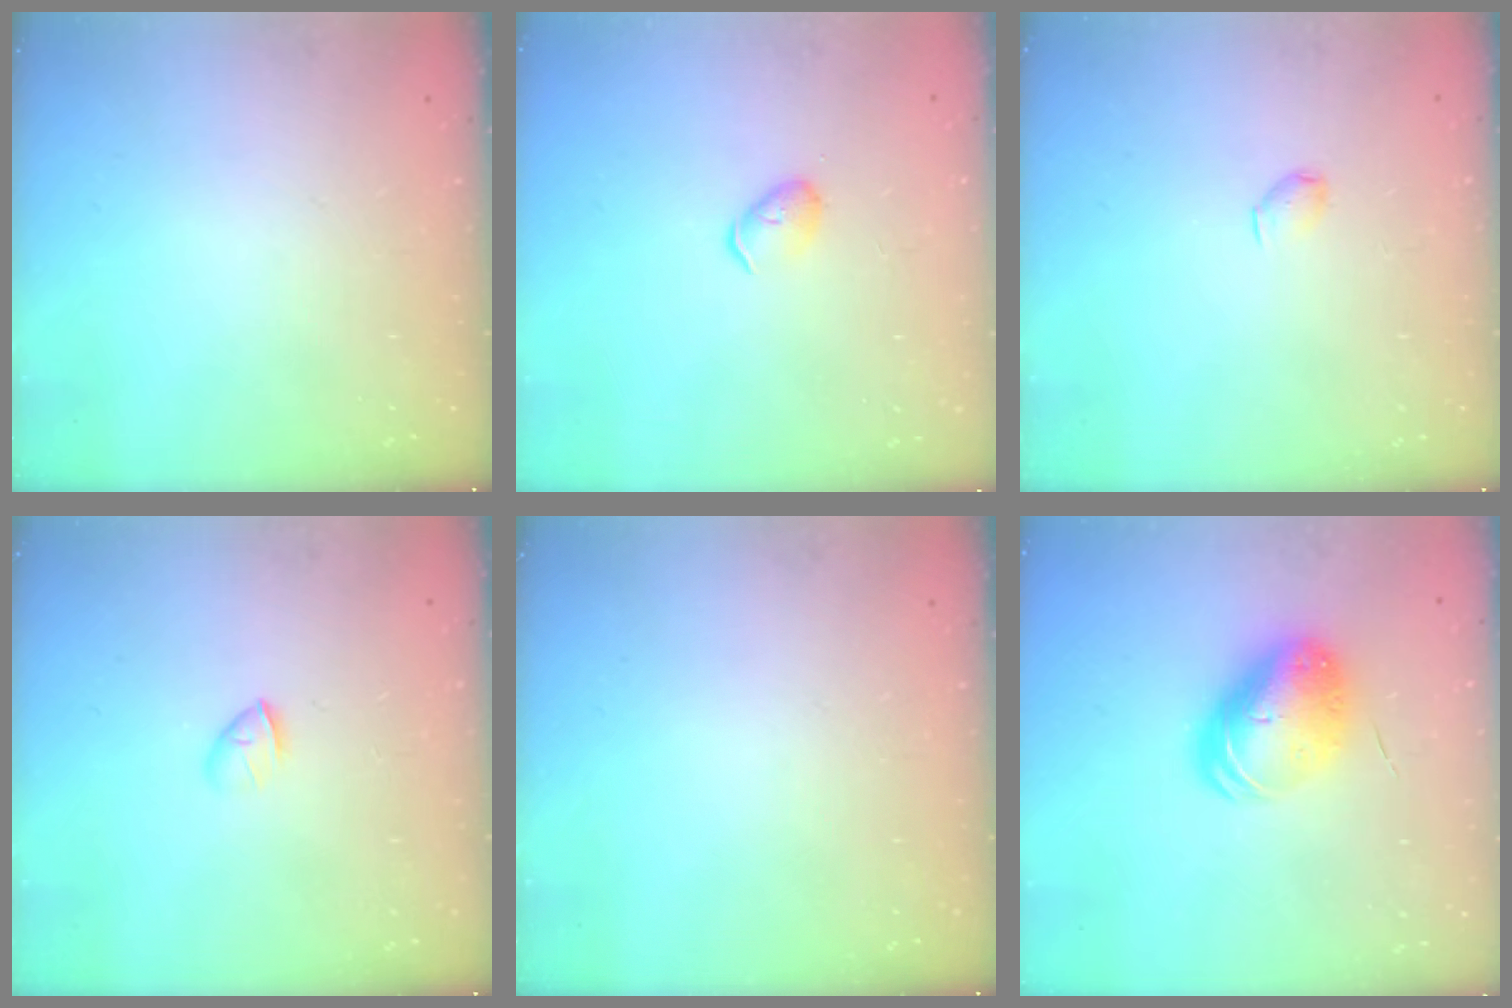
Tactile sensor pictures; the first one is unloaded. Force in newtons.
{"total": 3.7, "press": 3.6, "slide": 0.7}
{"total": 2.9, "press": 2.9, "slide": 0.5}
{"total": 2.6, "press": 2.5, "slide": 0.8}
{"total": 0.0}
{"total": 11.4, "press": 11.2, "slide": 2.2}